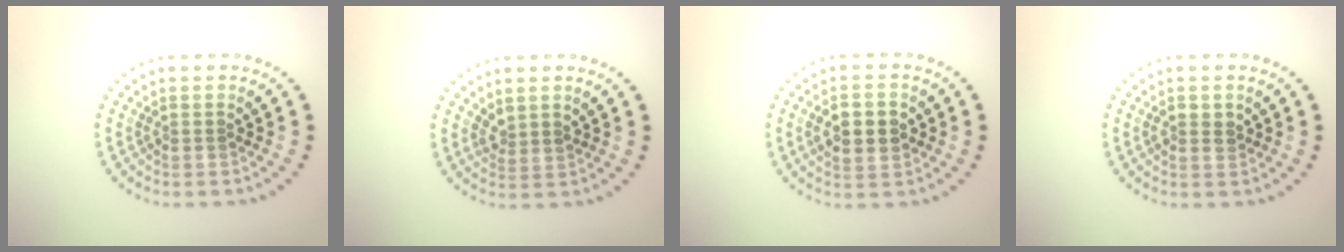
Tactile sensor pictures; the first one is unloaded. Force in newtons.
{"total": 1.4, "press": 1.1, "slide": 0.9}
{"total": 4.4, "press": 4.4, "slide": 0.1}
{"total": 1.4, "press": 1.4, "slide": 0.2}